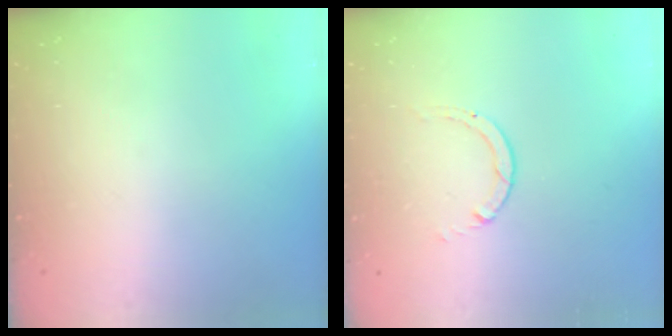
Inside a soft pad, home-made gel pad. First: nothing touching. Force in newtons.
{"total": 0.9, "press": 0.9, "slide": 0.1}